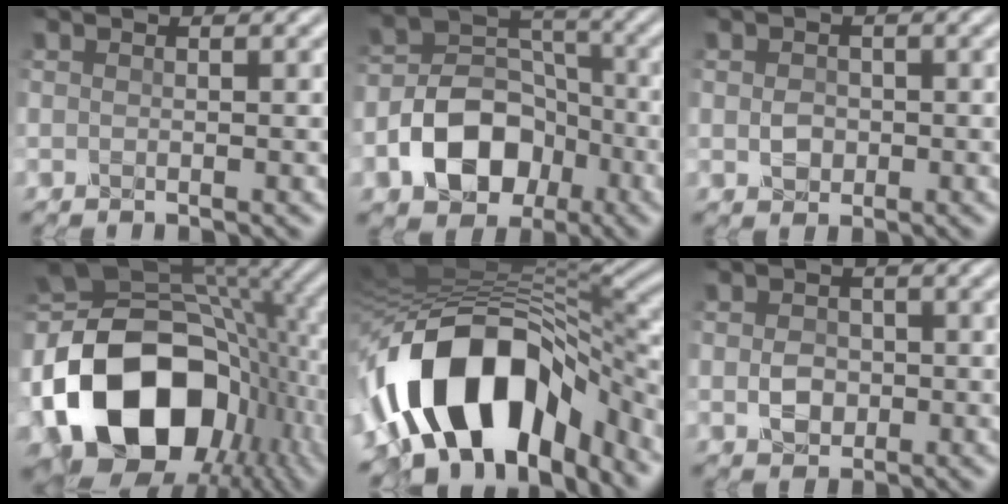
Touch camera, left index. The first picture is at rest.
{"total": 8.1, "force": [-3.6, 5.8, 4.4], "torque": [-0.076, -0.002, -0.068]}
{"total": 1.8, "force": [-0.3, 1.5, 1.0], "torque": [-0.023, -0.002, -0.006]}
{"total": 18.0, "force": [-3.8, 12.7, 12.1], "torque": [-0.239, -0.028, -0.060]}
{"total": 14.2, "force": [-7.1, 7.7, 9.6], "torque": [-0.161, 0.013, -0.126]}
{"total": 2.5, "force": [-0.5, 2.0, 1.5], "torque": [-0.032, -0.001, -0.012]}